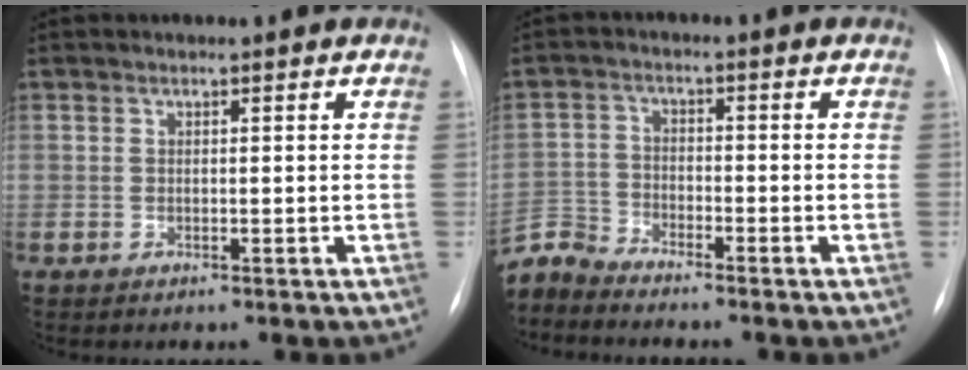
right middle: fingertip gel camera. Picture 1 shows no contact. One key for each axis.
{"total": 5.0, "fx": -4.9, "fy": -0.2, "fz": -0.5, "tx": 0.009, "ty": -0.005, "tz": -0.097}